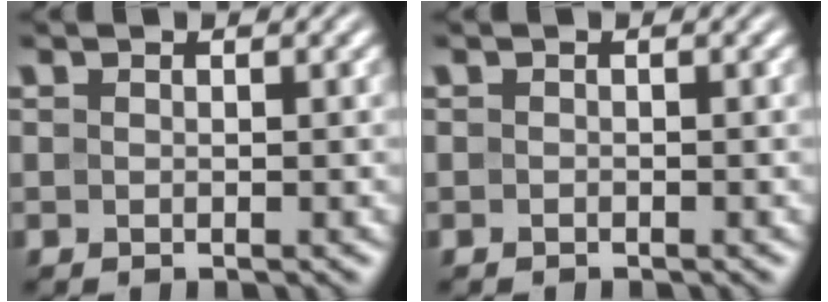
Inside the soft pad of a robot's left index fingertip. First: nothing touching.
{"total": 0.0}